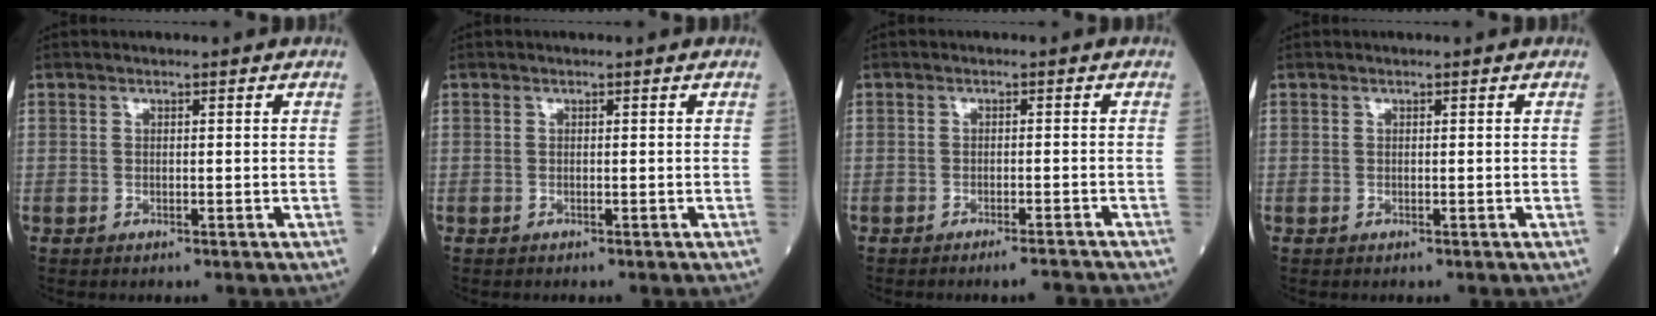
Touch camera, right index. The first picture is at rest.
{"total": 0.0}
{"total": 3.5, "force": [-3.3, -0.4, 1.1], "torque": [-0.008, -0.007, -0.048]}
{"total": 0.0}